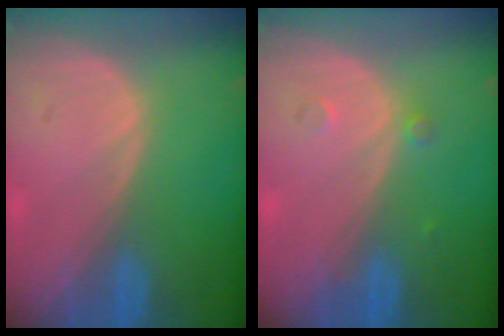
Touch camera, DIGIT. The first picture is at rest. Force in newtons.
{"total": 1.3, "press": 1.3, "slide": 0.1}